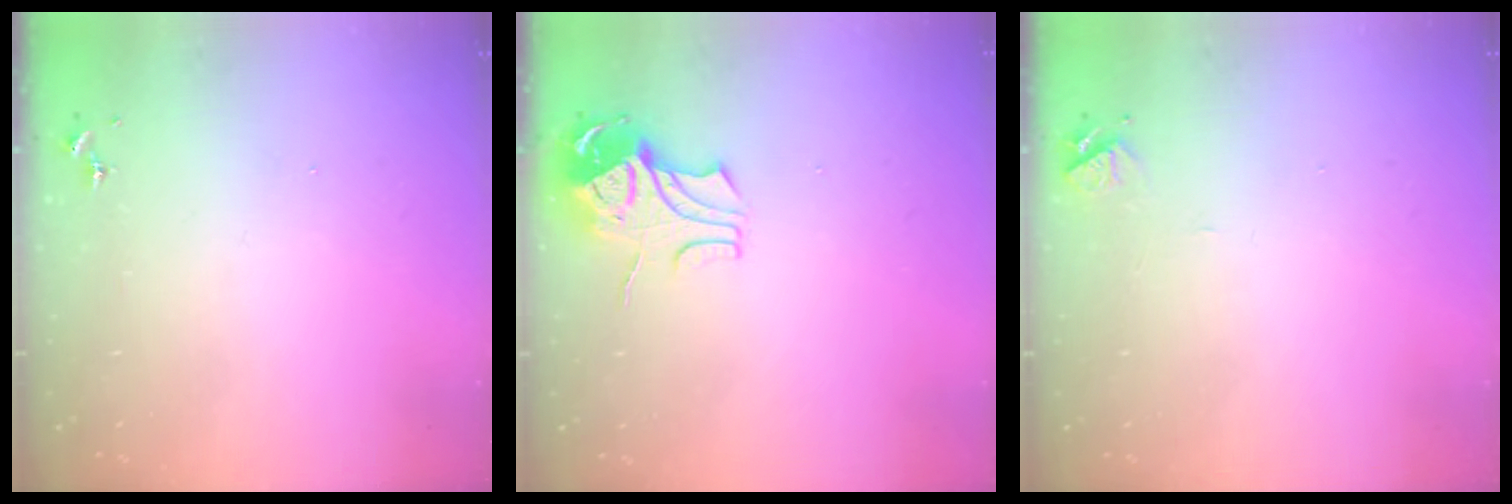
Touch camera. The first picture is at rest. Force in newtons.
{"total": 9.3, "press": 9.3, "slide": 1.2}
{"total": 4.9, "press": 4.9, "slide": 0.5}